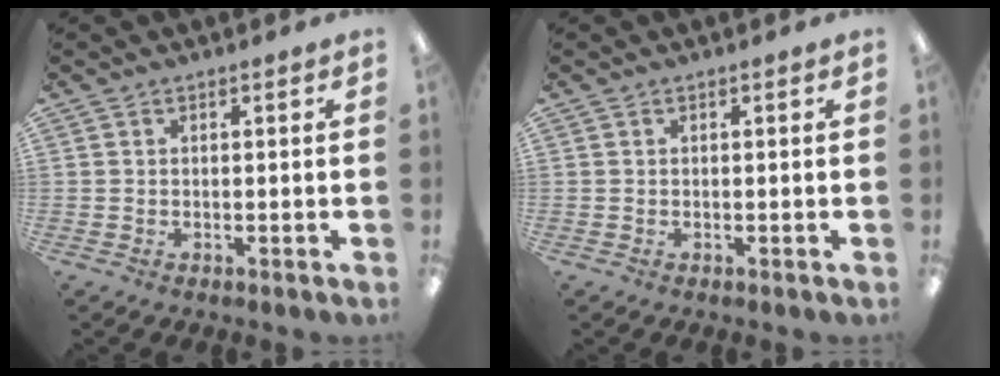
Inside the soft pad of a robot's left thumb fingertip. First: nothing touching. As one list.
[{"total": 0.0}]